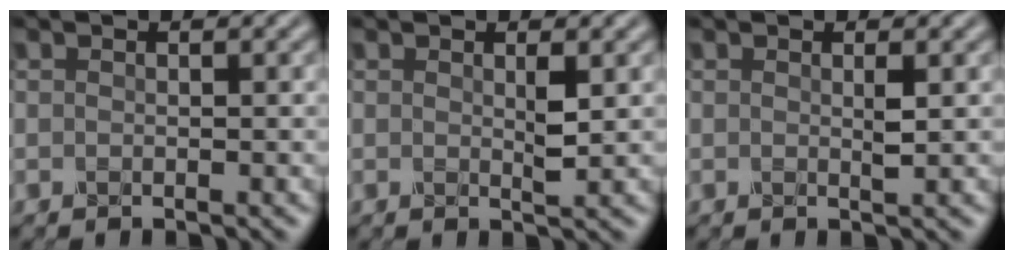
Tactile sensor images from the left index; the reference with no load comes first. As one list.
[{"total": 1.3, "force": [0.4, 0.2, 1.2], "torque": [-0.022, -0.004, 0.006]}, {"total": 0.9, "force": [0.2, 0.0, 0.8], "torque": [-0.015, -0.001, 0.002]}]